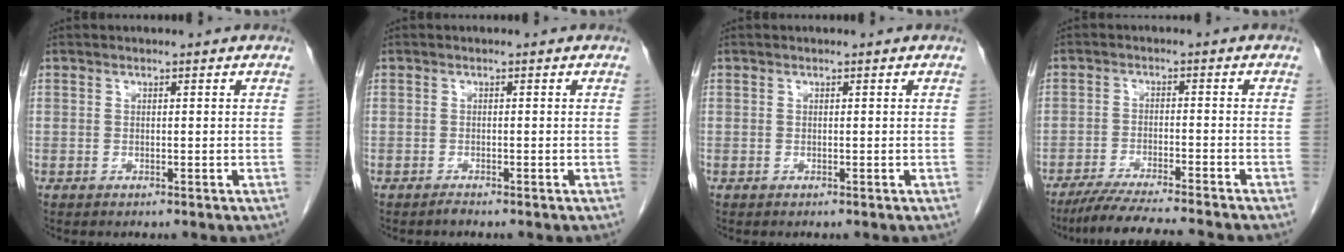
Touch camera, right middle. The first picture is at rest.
{"total": 0.6, "force": [-0.5, -0.1, 0.1], "torque": [-0.005, -0.001, -0.010]}
{"total": 0.0}
{"total": 11.2, "force": [-10.0, -0.7, 5.1], "torque": [-0.068, -0.022, -0.157]}